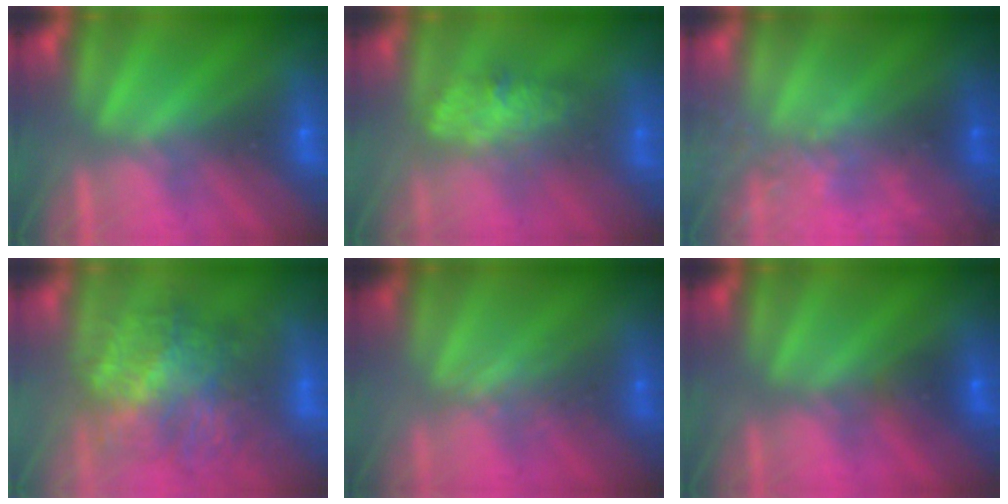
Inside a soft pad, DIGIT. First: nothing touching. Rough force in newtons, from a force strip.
{"total": 2.6}
{"total": 2.3}
{"total": 9.3}
{"total": 2.5}
{"total": 2.3}